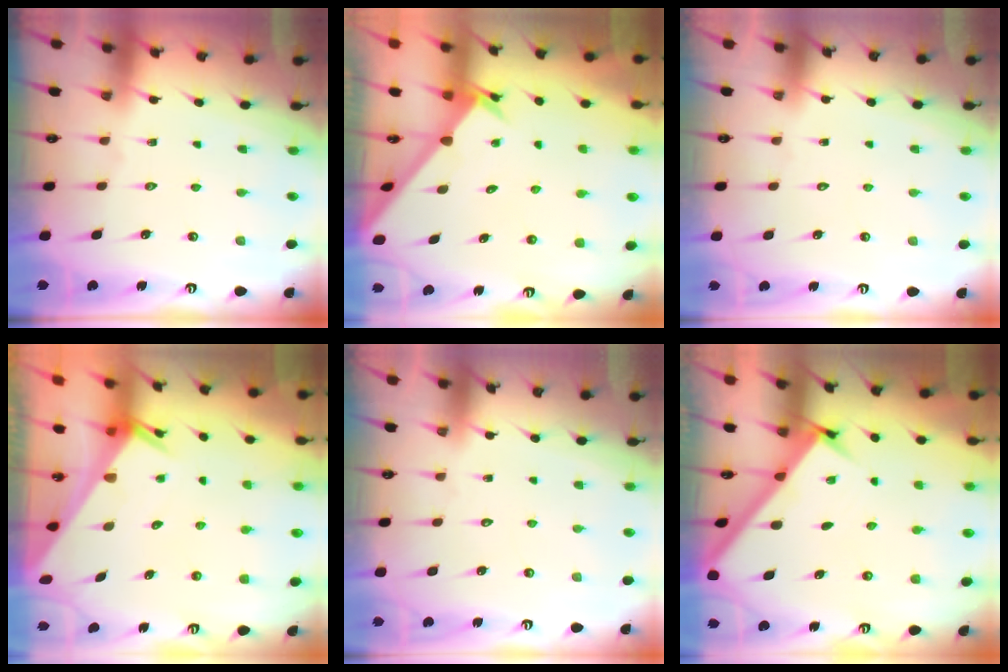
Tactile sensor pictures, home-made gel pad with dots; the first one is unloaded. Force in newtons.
{"total": 2.4, "press": 2.4, "slide": 0.2}
{"total": 1.7, "press": 1.7, "slide": 0.1}
{"total": 2.4, "press": 2.4, "slide": 0.2}
{"total": 1.7, "press": 1.7, "slide": 0.1}
{"total": 2.5, "press": 2.5, "slide": 0.2}